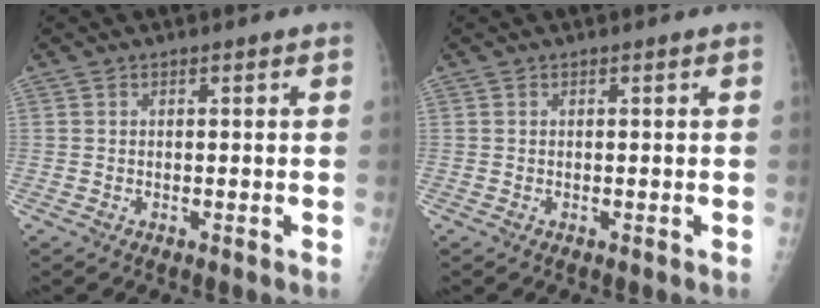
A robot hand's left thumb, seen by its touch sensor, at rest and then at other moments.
{"total": 0.0}